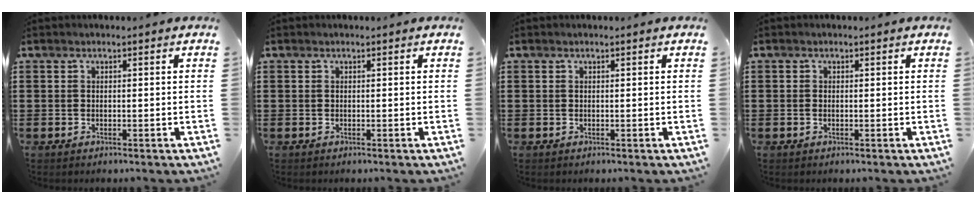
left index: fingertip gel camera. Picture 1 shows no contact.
{"total": 0.0}
{"total": 0.0}
{"total": 0.5, "force": [-0.1, 0.3, 0.4], "torque": [-0.011, -0.002, -0.002]}